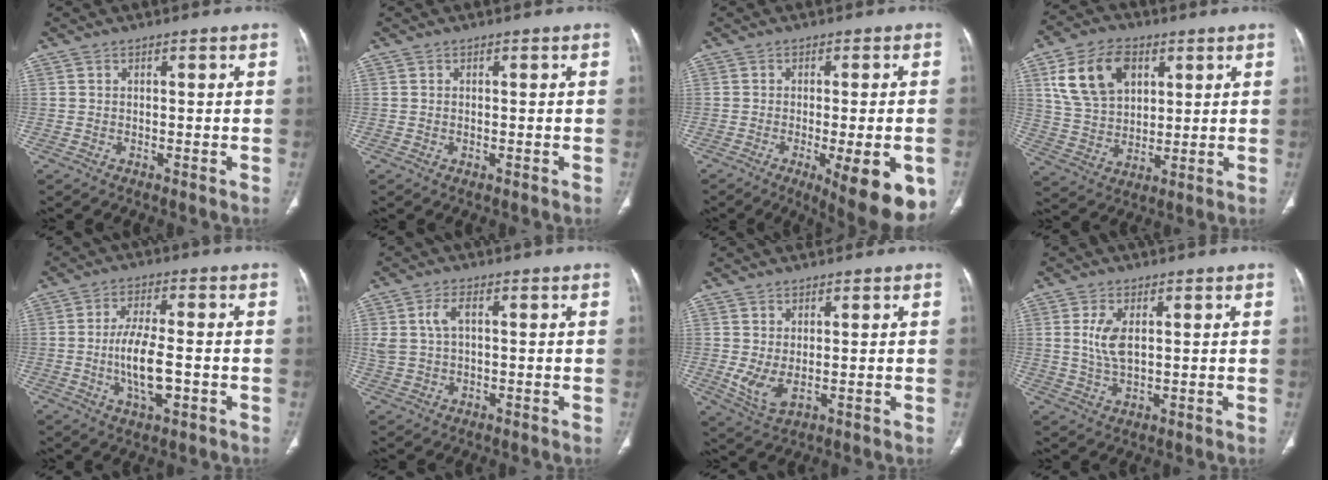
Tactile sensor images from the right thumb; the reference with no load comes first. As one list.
[{"total": 0.0}, {"total": 14.6, "force": [-5.7, 4.5, 12.7], "torque": [-0.122, -0.004, -0.063]}, {"total": 14.0, "force": [5.4, 9.7, 8.5], "torque": [-0.129, -0.007, 0.104]}, {"total": 8.6, "force": [-1.7, 3.3, 7.8], "torque": [-0.146, 0.005, -0.030]}, {"total": 4.3, "force": [1.0, 2.4, 3.4], "torque": [-0.079, 0.006, 0.021]}, {"total": 4.8, "force": [0.2, 2.1, 4.2], "torque": [-0.090, -0.009, 0.016]}, {"total": 5.4, "force": [1.2, 2.7, 4.5], "torque": [-0.095, -0.006, 0.027]}]